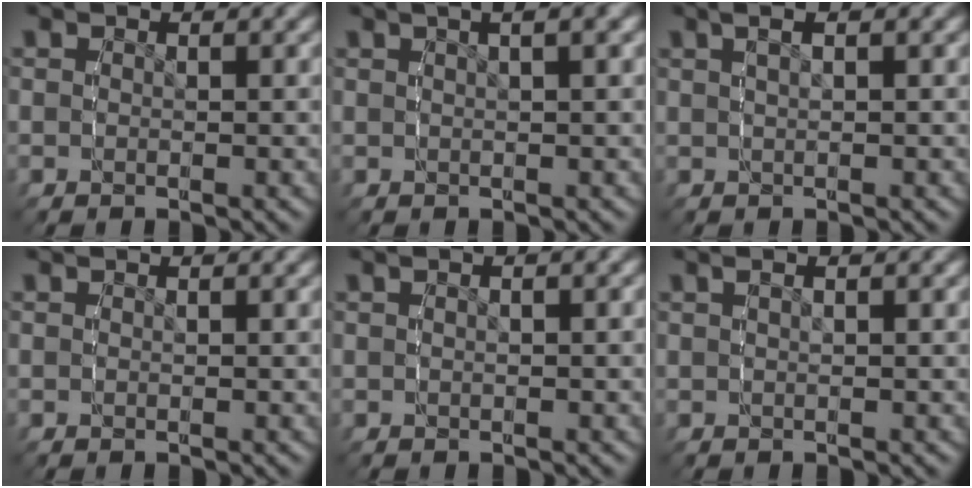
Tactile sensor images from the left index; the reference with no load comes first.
{"total": 3.9, "force": [2.2, 0.7, 3.1], "torque": [-0.034, 0.022, 0.031]}
{"total": 3.0, "force": [1.5, 1.0, 2.4], "torque": [-0.022, 0.019, 0.021]}
{"total": 0.0}
{"total": 0.9, "force": [0.0, 0.0, 0.9], "torque": [-0.012, 0.002, 0.003]}
{"total": 1.2, "force": [0.5, 0.1, 1.0], "torque": [-0.007, 0.007, 0.011]}